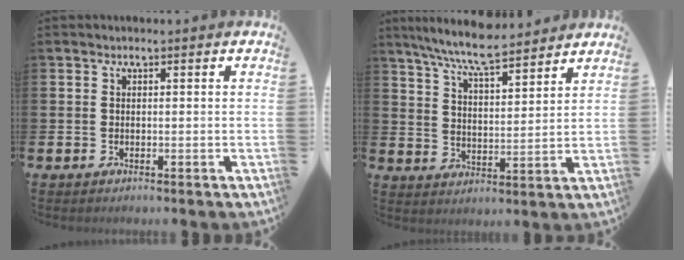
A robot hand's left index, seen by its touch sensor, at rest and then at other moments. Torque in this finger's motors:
{"motor_torque": [1.12, -1.02, 0.62, 0.21]}